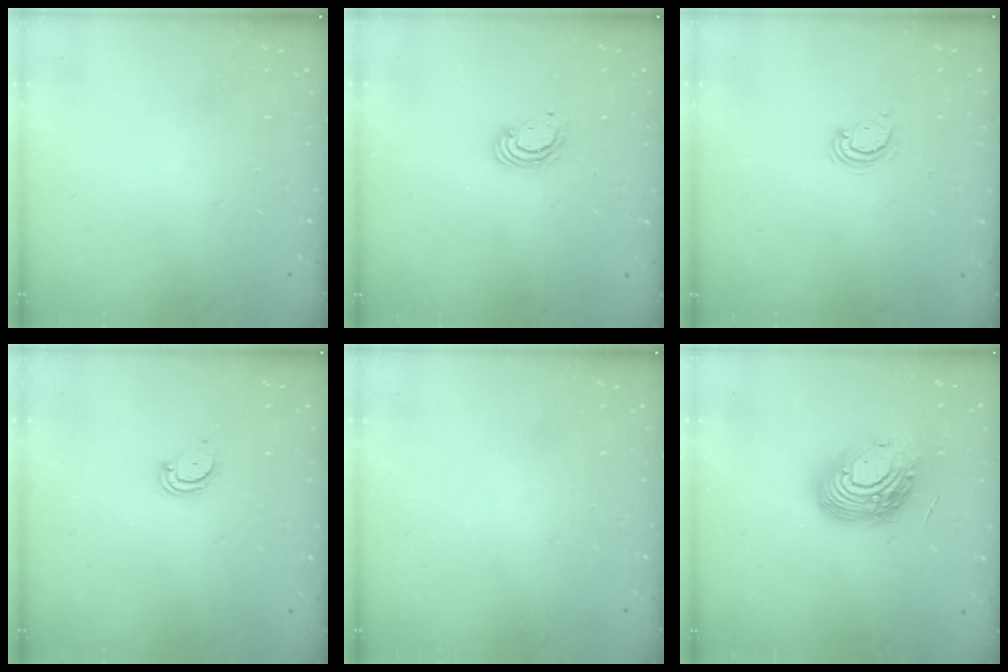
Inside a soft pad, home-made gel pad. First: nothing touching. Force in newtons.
{"total": 3.8, "press": 3.8, "slide": 0.2}
{"total": 3.0, "press": 3.0, "slide": 0.2}
{"total": 2.4, "press": 2.4, "slide": 0.2}
{"total": 0.0}
{"total": 16.1, "press": 16.0, "slide": 1.3}